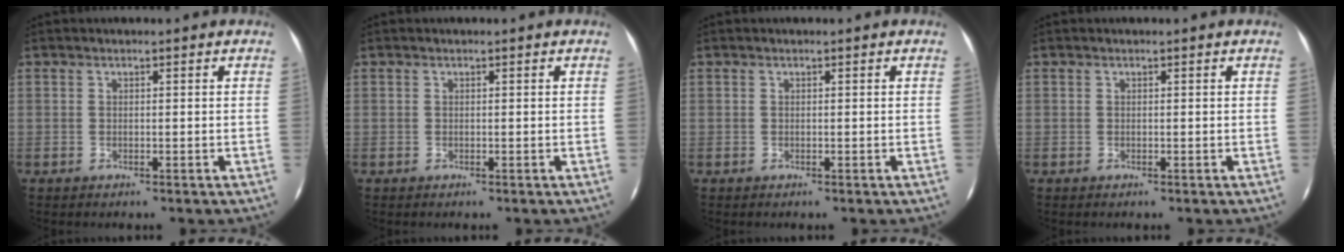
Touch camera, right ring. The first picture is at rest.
{"total": 0.0}
{"total": 0.0}
{"total": 0.0}